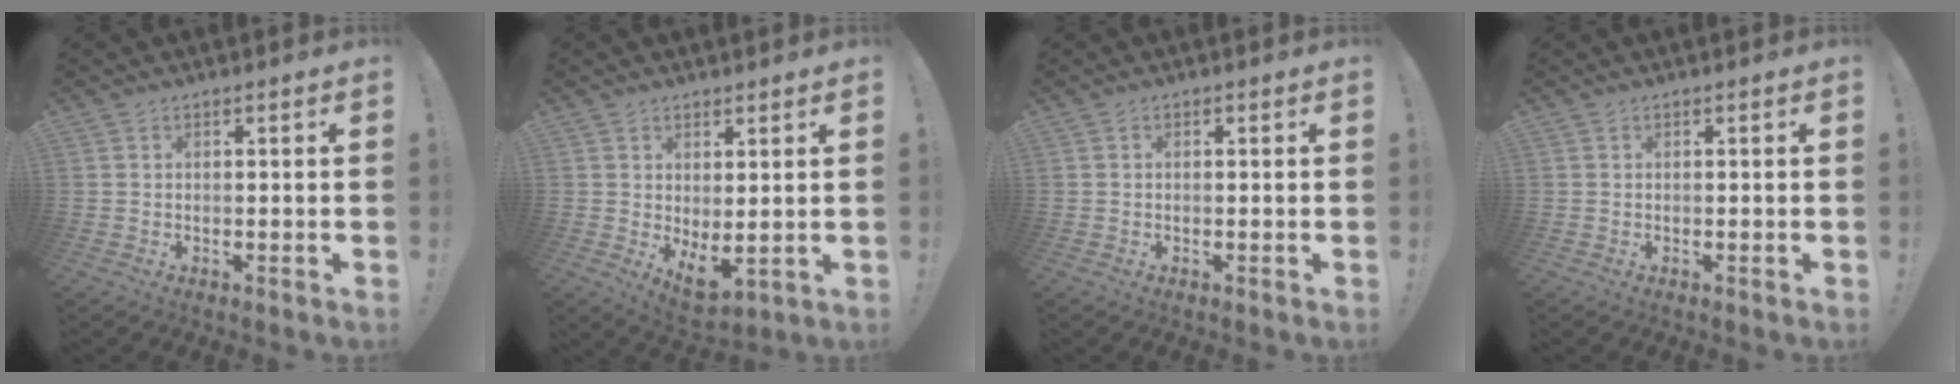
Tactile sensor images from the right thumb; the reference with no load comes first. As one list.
[{"total": 5.4, "force": [1.8, 2.7, 4.4], "torque": [-0.054, -0.025, 0.044]}, {"total": 0.0}, {"total": 0.0}]